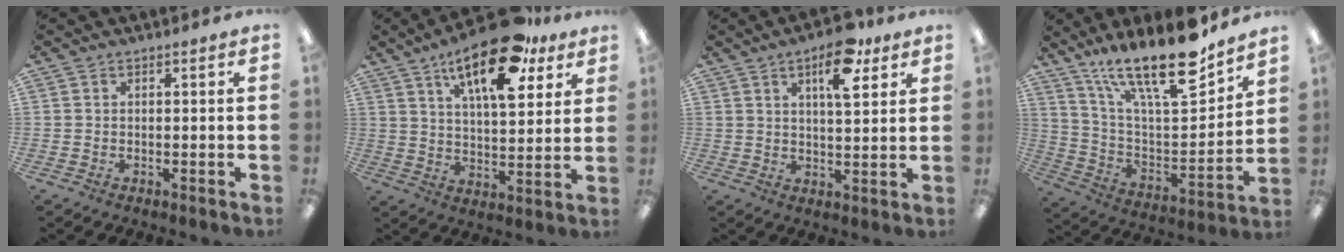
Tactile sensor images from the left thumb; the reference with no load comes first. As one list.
[{"total": 18.5, "force": [11.2, 7.4, 12.7], "torque": [-0.193, -0.049, 0.181]}, {"total": 11.1, "force": [6.3, 4.4, 8.0], "torque": [-0.105, -0.026, 0.099]}, {"total": 22.1, "force": [16.2, 5.8, 13.9], "torque": [-0.230, -0.113, 0.273]}]